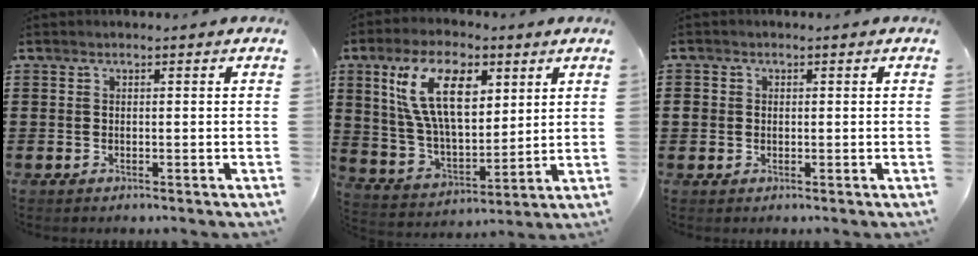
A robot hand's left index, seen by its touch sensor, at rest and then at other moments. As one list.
[{"total": 14.0, "force": [6.5, 6.7, 10.4], "torque": [-0.227, 0.010, 0.121]}, {"total": 1.4, "force": [0.0, 1.3, 0.5], "torque": [-0.013, 0.006, -0.002]}]